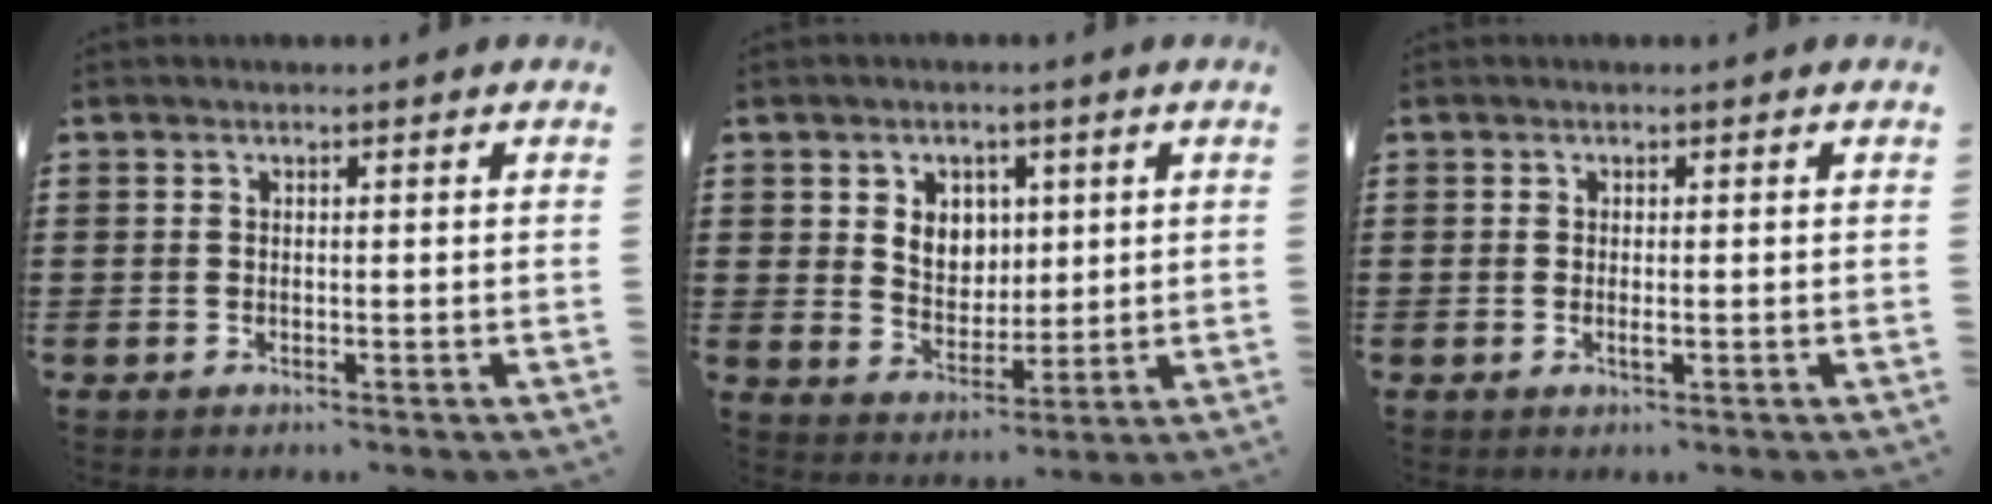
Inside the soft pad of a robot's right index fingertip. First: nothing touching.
{"total": 5.0, "force": [1.8, 4.3, 1.7], "torque": [-0.038, 0.007, 0.028]}
{"total": 1.0, "force": [-0.2, 0.1, 1.0], "torque": [-0.026, -0.007, -0.005]}